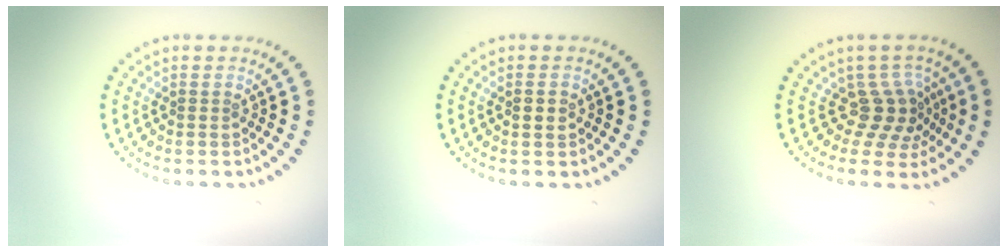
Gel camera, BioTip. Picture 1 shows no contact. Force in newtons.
{"total": 1.1, "press": 1.0, "slide": 0.2}
{"total": 3.2, "press": 2.2, "slide": 2.3}